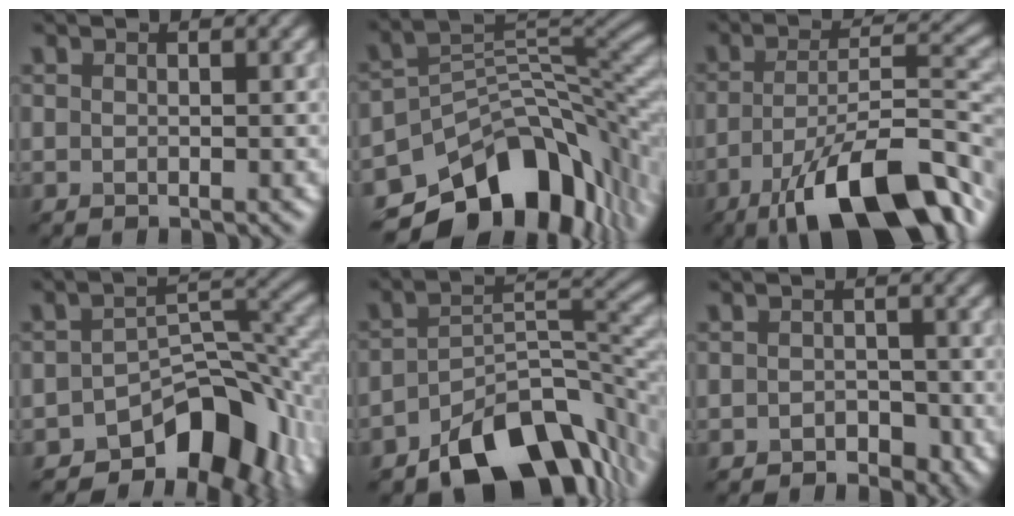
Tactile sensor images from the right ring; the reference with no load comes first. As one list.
[{"total": 13.0, "force": [-7.7, 7.4, 7.4], "torque": [-0.119, -0.003, -0.126]}, {"total": 13.1, "force": [-7.4, 4.1, 10.0], "torque": [-0.171, 0.001, -0.128]}, {"total": 9.1, "force": [-5.9, 4.5, 5.3], "torque": [-0.055, -0.002, -0.103]}, {"total": 11.2, "force": [-7.0, 5.6, 6.8], "torque": [-0.094, -0.001, -0.125]}, {"total": 1.6, "force": [-1.1, 1.1, 0.5], "torque": [-0.002, 0.004, -0.019]}]